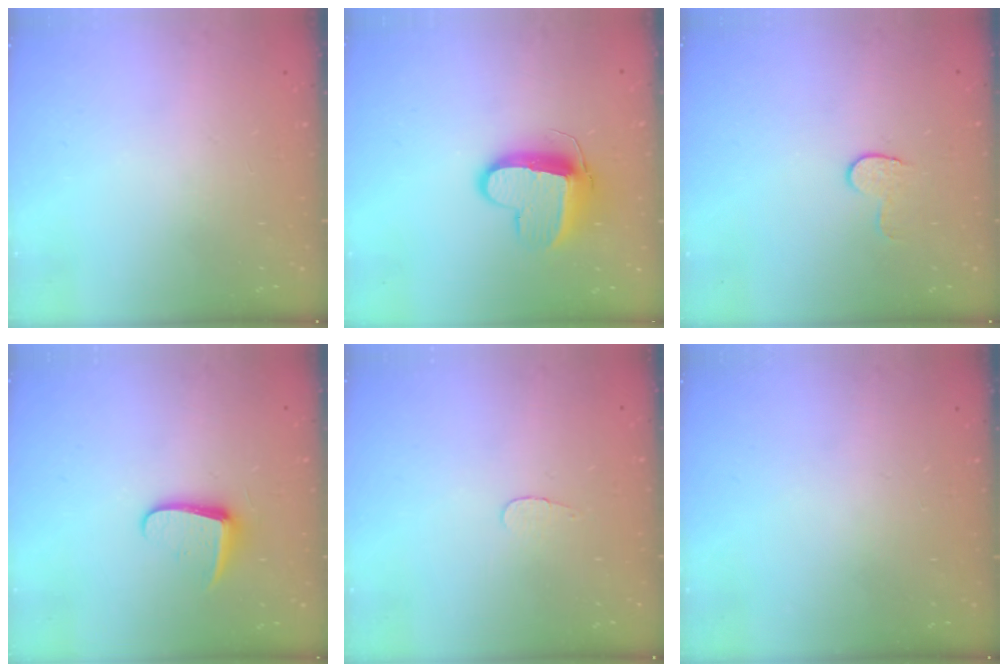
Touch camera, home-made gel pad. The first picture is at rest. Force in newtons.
{"total": 11.3, "press": 11.3, "slide": 1.1}
{"total": 5.9, "press": 5.9, "slide": 0.5}
{"total": 8.9, "press": 8.8, "slide": 0.8}
{"total": 2.8, "press": 2.8, "slide": 0.3}
{"total": 0.0}